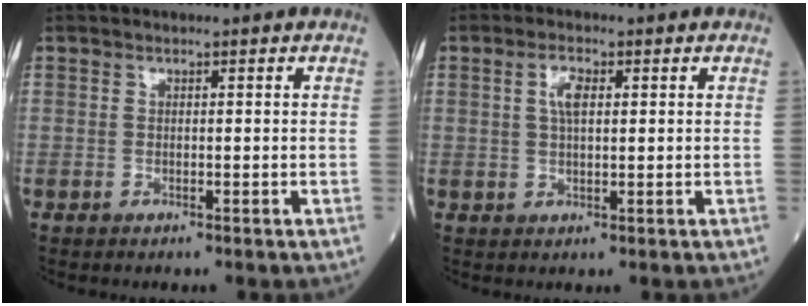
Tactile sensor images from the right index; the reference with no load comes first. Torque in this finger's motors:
{"motor_torque": [0.13, 0.05, 0.05, 0.06]}